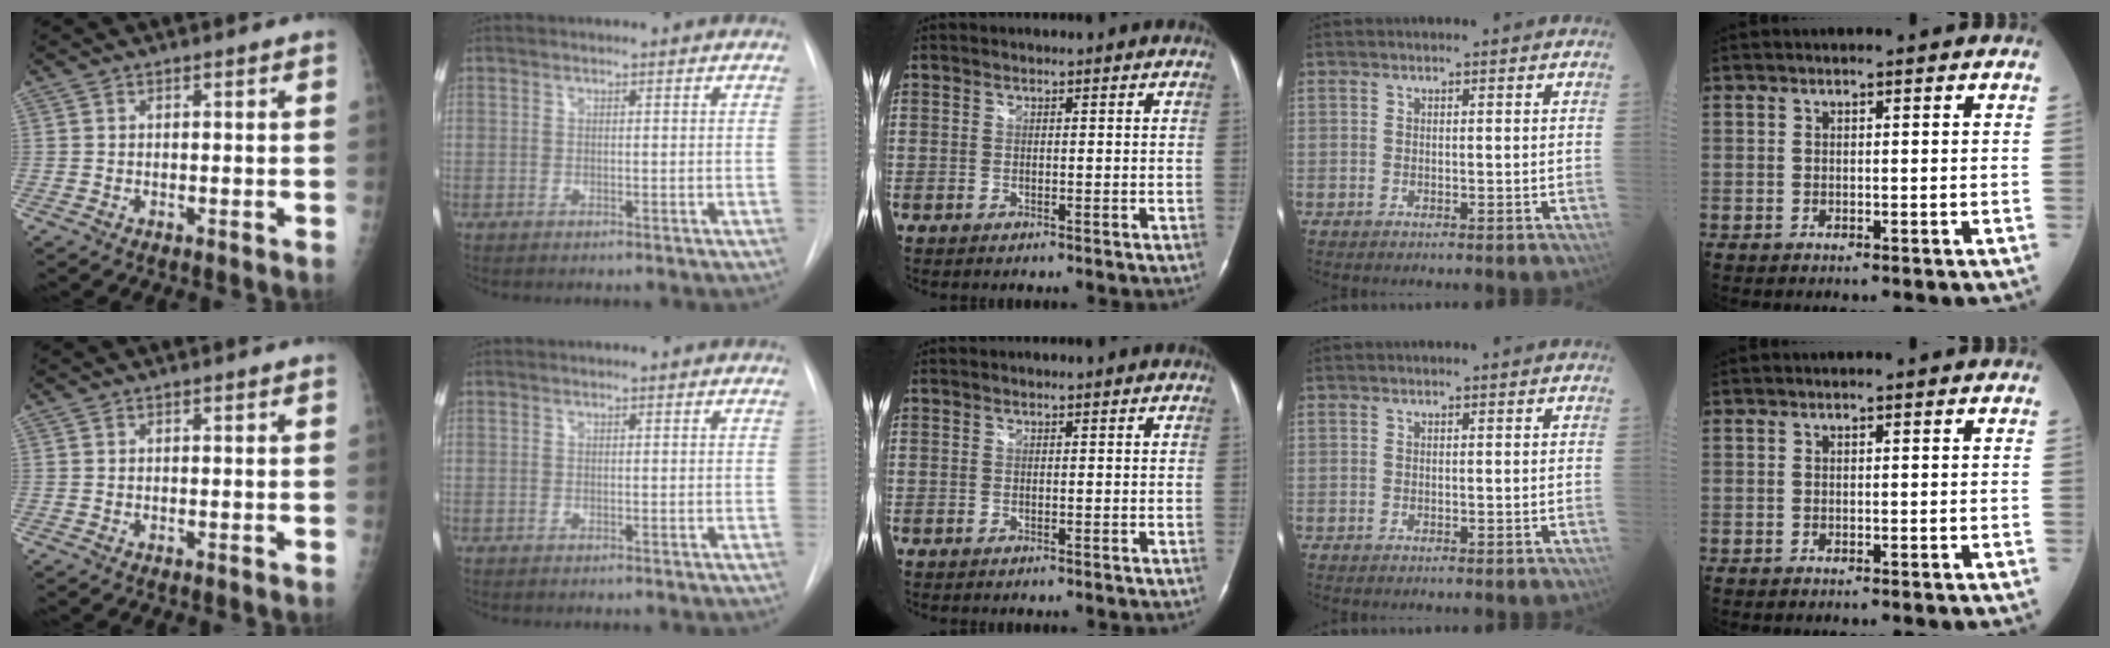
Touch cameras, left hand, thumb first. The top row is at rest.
{}